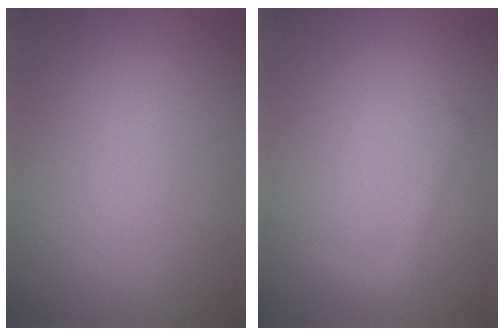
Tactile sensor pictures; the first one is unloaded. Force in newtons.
{"total": 1.4, "press": 1.4, "slide": 0.1}